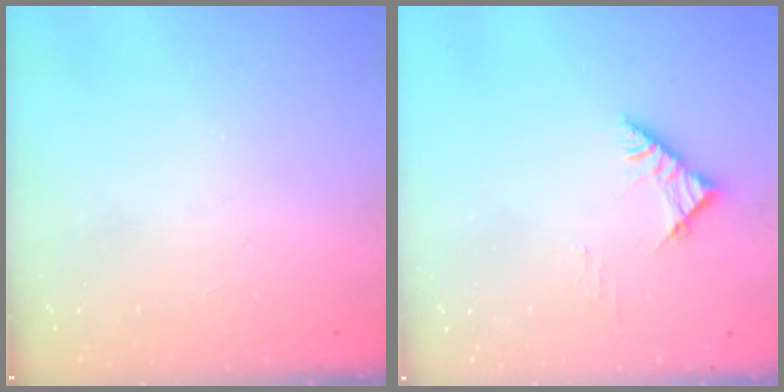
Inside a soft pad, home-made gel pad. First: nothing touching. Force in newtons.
{"total": 5.3, "press": 5.3, "slide": 0.2}